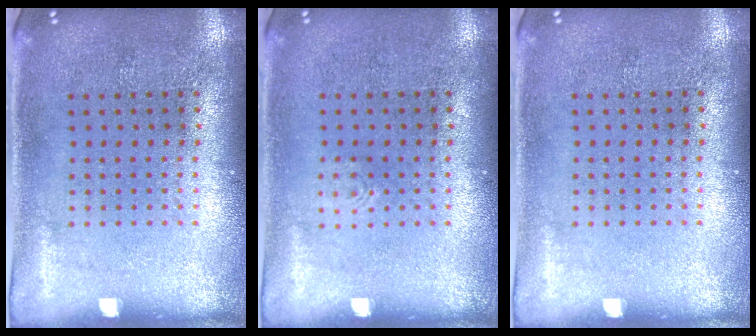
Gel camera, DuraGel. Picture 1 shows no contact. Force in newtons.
{"total": 0.5, "press": 0.5, "slide": 0.1}
{"total": 0.0}